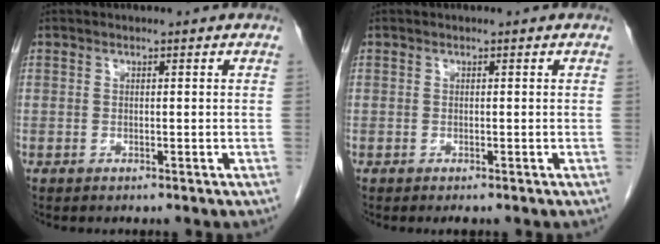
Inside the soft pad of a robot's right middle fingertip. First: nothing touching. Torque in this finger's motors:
{"motor_torque": [0.19, 0.01, -0.03, 0.01]}